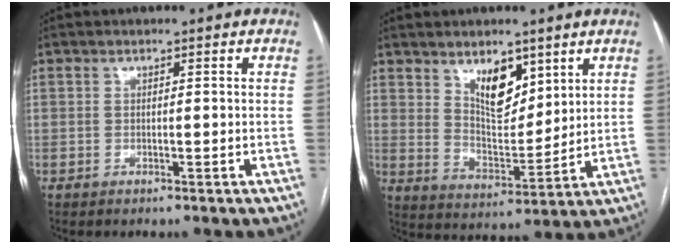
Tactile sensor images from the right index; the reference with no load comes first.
{"total": 8.2, "force": [4.8, 3.7, 5.6], "torque": [-0.096, -0.008, 0.093]}